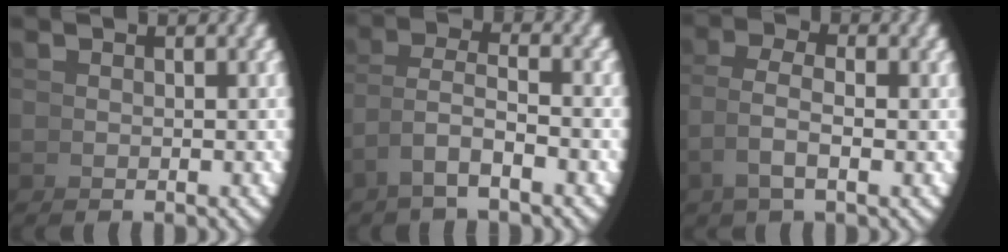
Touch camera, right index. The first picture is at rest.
{"total": 3.1, "force": [0.1, 1.4, 2.8], "torque": [-0.061, -0.007, 0.006]}
{"total": 2.2, "force": [0.2, 0.2, 2.2], "torque": [-0.053, -0.006, 0.012]}